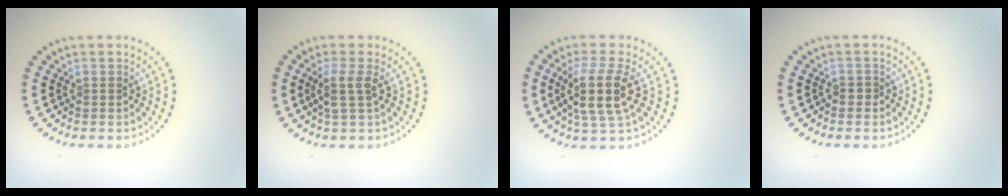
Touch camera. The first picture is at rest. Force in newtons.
{"total": 2.1, "press": 1.7, "slide": 1.3}
{"total": 4.3, "press": 3.6, "slide": 2.5}
{"total": 0.6, "press": 0.3, "slide": 0.4}